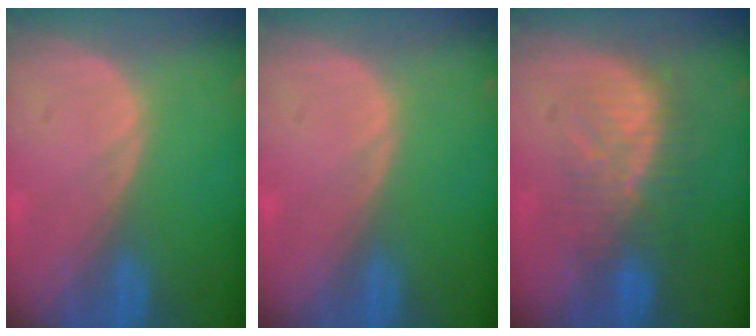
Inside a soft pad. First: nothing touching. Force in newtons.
{"total": 0.0}
{"total": 8.0, "press": 7.8, "slide": 1.6}